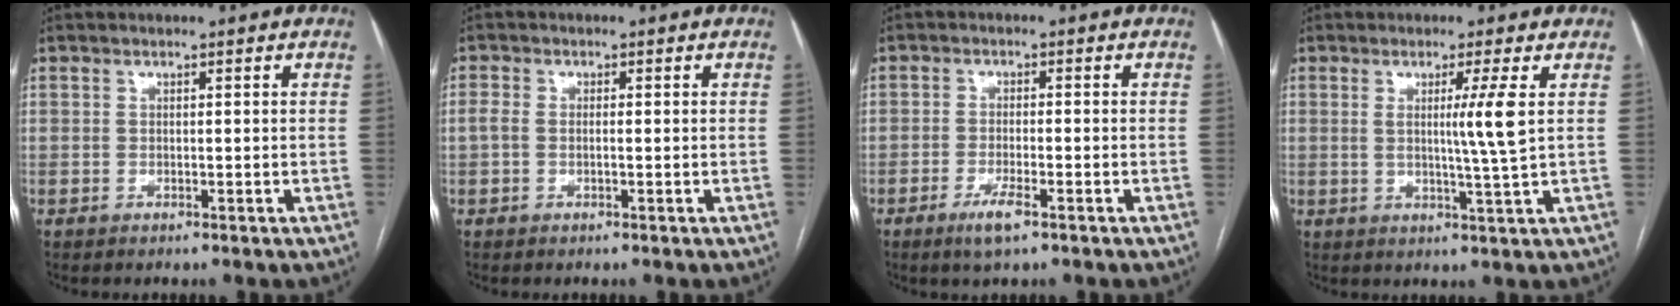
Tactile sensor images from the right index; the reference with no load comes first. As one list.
[{"total": 2.0, "force": [-0.2, 1.1, 1.6], "torque": [-0.037, 0.010, -0.001]}, {"total": 3.7, "force": [-2.3, 0.6, 2.9], "torque": [-0.059, -0.004, -0.040]}, {"total": 5.2, "force": [1.1, -1.6, 4.8], "torque": [-0.086, -0.014, 0.019]}]